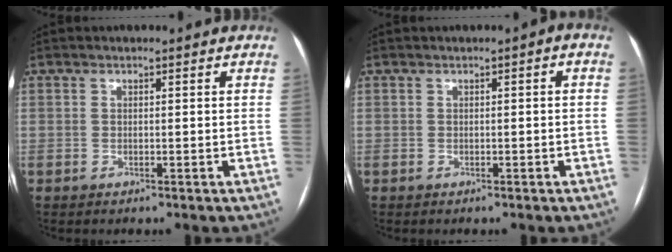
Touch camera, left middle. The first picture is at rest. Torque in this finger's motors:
{"motor_torque": [0.25, -0.49, 0.22, 0.04]}